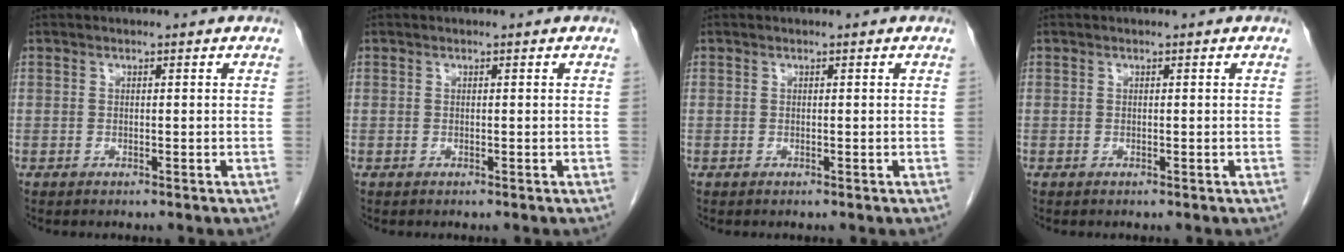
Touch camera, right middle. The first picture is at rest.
{"total": 0.0}
{"total": 0.0}
{"total": 0.0}